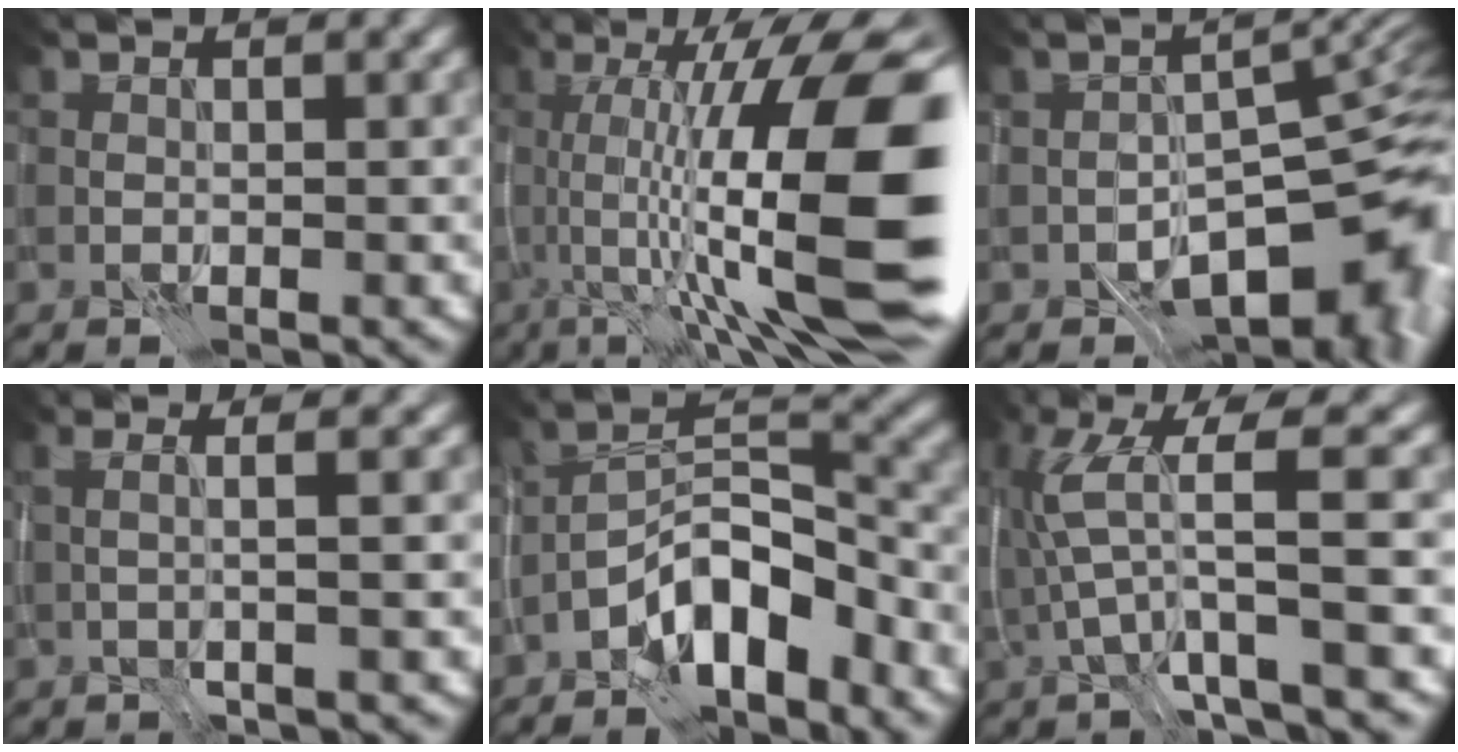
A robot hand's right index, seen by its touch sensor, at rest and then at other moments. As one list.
[{"total": 17.0, "force": [-0.7, 4.7, 16.3], "torque": [-0.237, 0.023, -0.010]}, {"total": 9.8, "force": [-4.8, 5.0, 6.9], "torque": [-0.072, -0.004, -0.075]}, {"total": 3.9, "force": [0.6, 1.3, 3.6], "torque": [-0.041, 0.019, -0.014]}, {"total": 6.8, "force": [-4.4, 2.5, 4.5], "torque": [-0.066, 0.015, -0.088]}, {"total": 7.8, "force": [0.0, 1.3, 7.7], "torque": [-0.147, 0.008, -0.004]}]